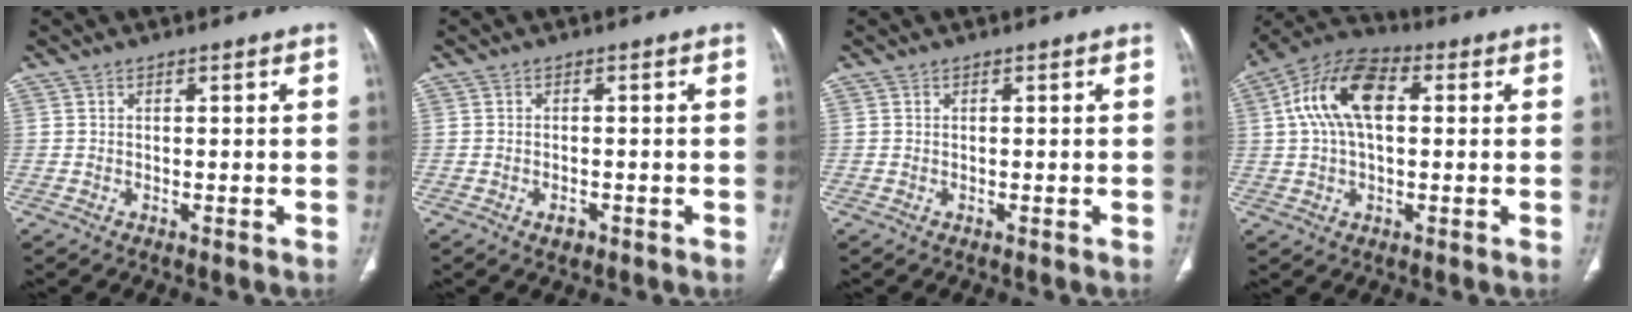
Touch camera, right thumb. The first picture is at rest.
{"total": 1.9, "force": [-1.0, 1.1, 1.1], "torque": [-0.016, 0.005, -0.011]}
{"total": 0.0}
{"total": 13.7, "force": [2.7, 7.7, 11.0], "torque": [-0.211, 0.031, 0.043]}